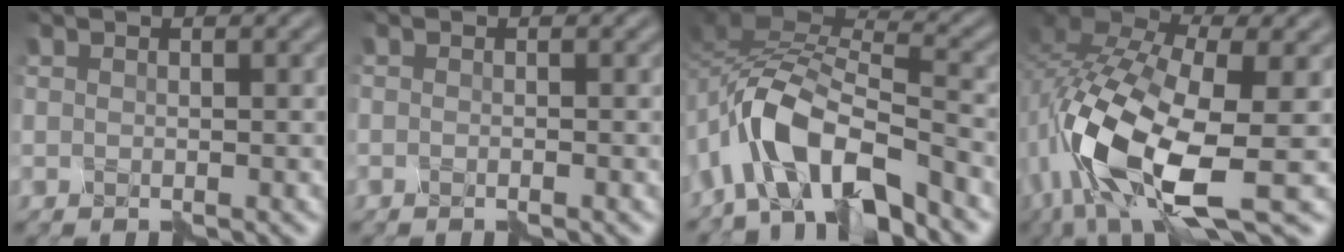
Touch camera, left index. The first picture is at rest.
{"total": 1.0, "force": [-0.9, 0.0, 0.4], "torque": [-0.007, -0.005, -0.017]}
{"total": 8.9, "force": [-5.9, 3.6, 5.6], "torque": [-0.097, 0.009, -0.122]}
{"total": 13.8, "force": [-5.0, 6.0, 11.3], "torque": [-0.255, -0.012, -0.098]}